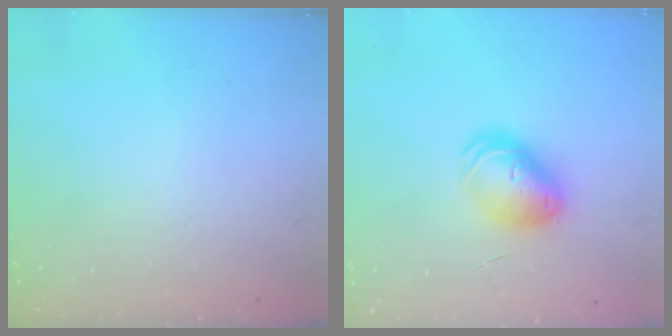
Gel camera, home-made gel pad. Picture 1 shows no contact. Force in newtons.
{"total": 9.5, "press": 9.3, "slide": 1.7}